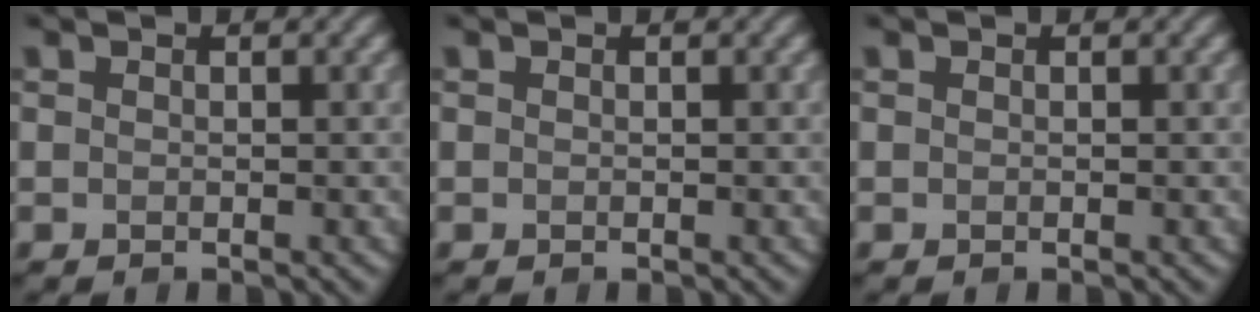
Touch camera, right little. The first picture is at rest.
{"total": 0.0}
{"total": 0.0}